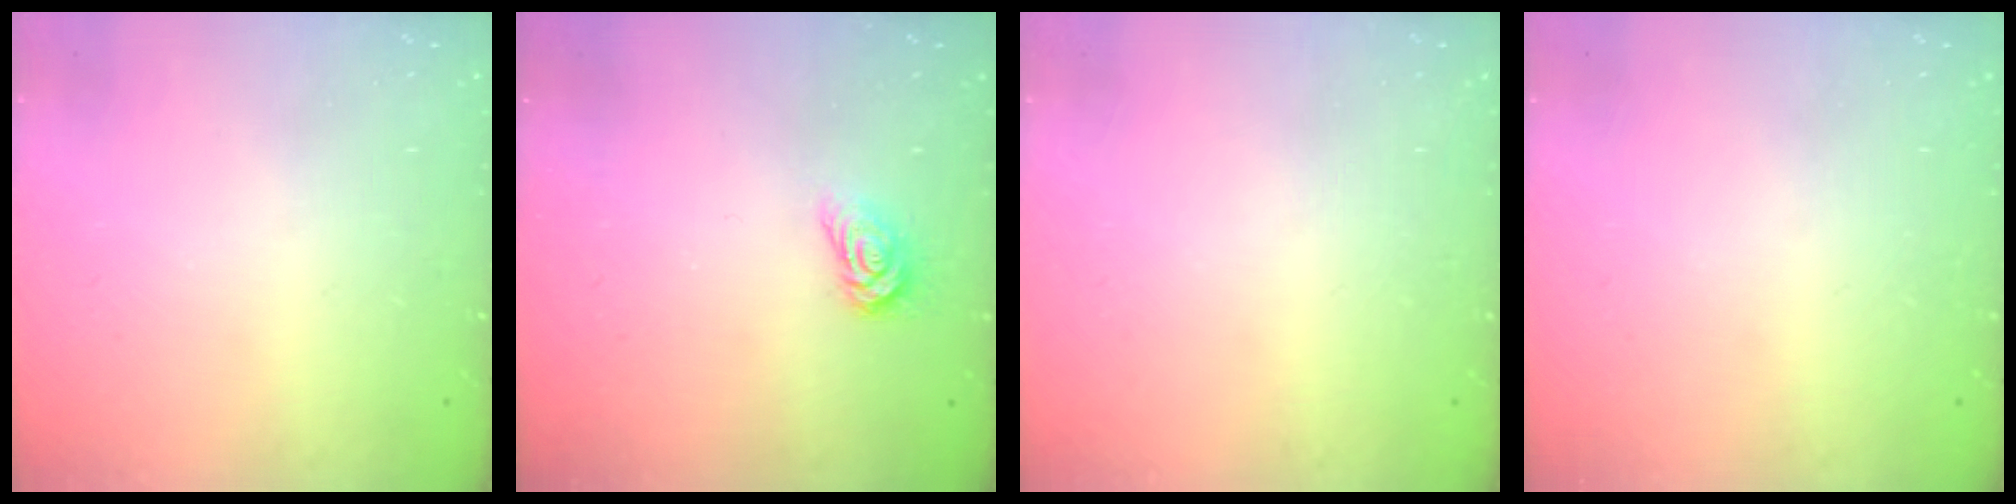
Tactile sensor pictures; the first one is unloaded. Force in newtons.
{"total": 3.4, "press": 3.4, "slide": 0.4}
{"total": 0.0}
{"total": 0.0}